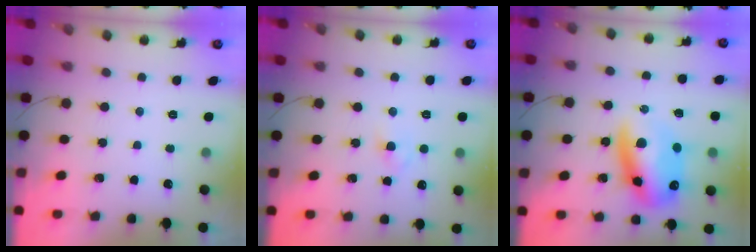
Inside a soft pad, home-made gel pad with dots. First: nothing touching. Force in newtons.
{"total": 2.6, "press": 2.4, "slide": 1.1}
{"total": 13.5, "press": 13.2, "slide": 3.1}